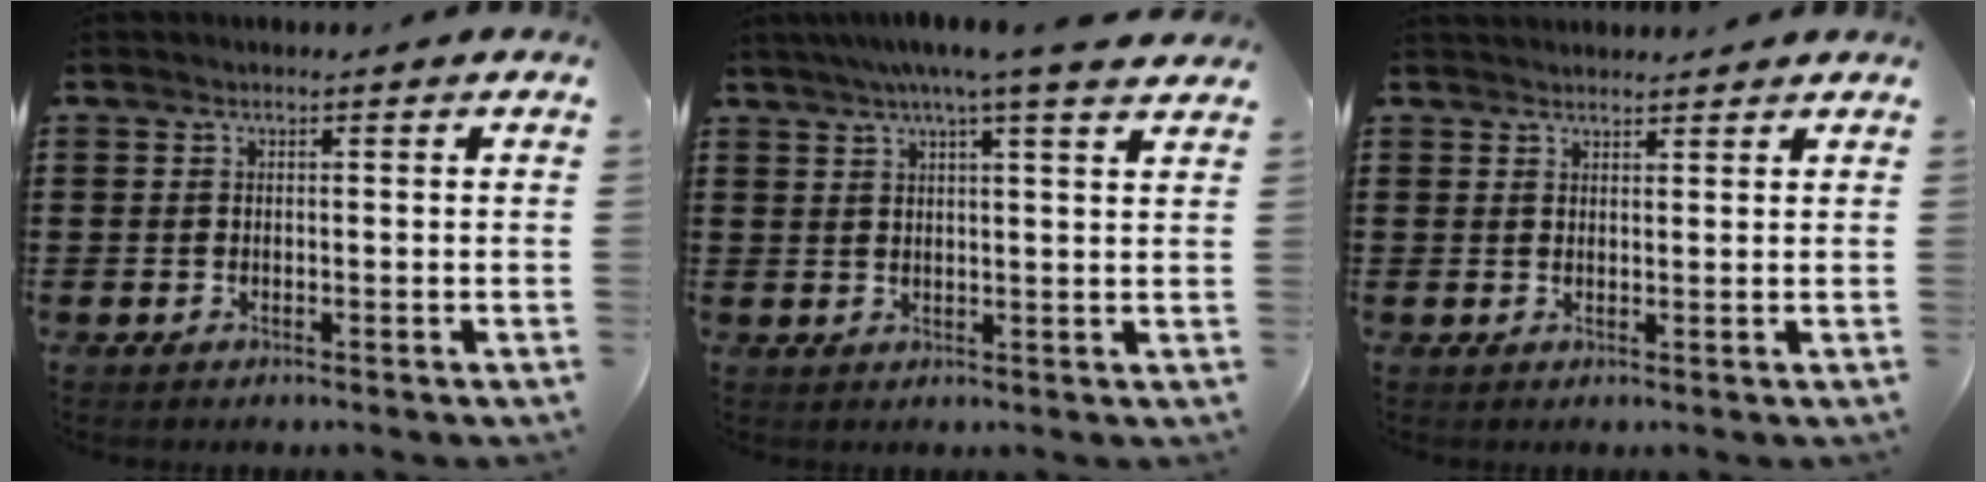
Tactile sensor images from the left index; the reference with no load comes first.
{"total": 5.3, "force": [4.0, -0.4, 3.4], "torque": [-0.071, -0.012, 0.067]}
{"total": 1.8, "force": [1.7, 0.5, -0.3], "torque": [0.000, 0.000, 0.034]}